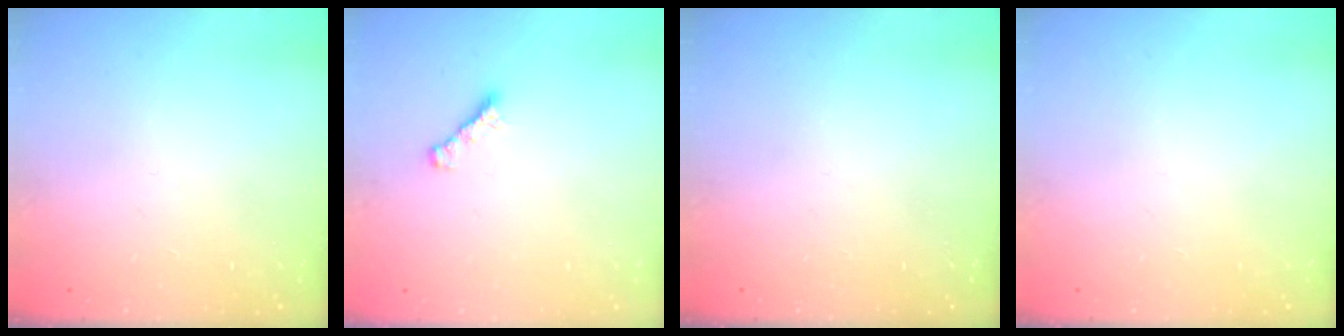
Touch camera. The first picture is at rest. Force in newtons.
{"total": 1.6, "press": 1.4, "slide": 0.6}
{"total": 0.0}
{"total": 0.0}